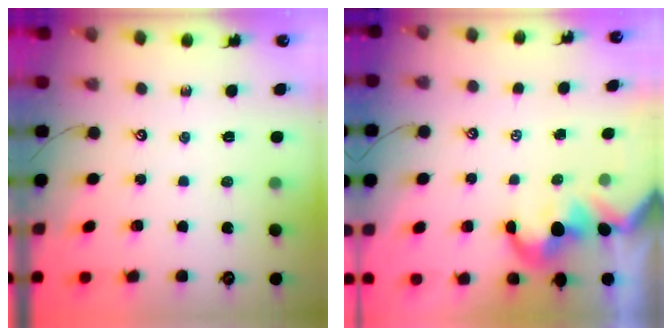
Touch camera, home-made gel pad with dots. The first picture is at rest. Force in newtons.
{"total": 1.4, "press": 1.1, "slide": 0.8}